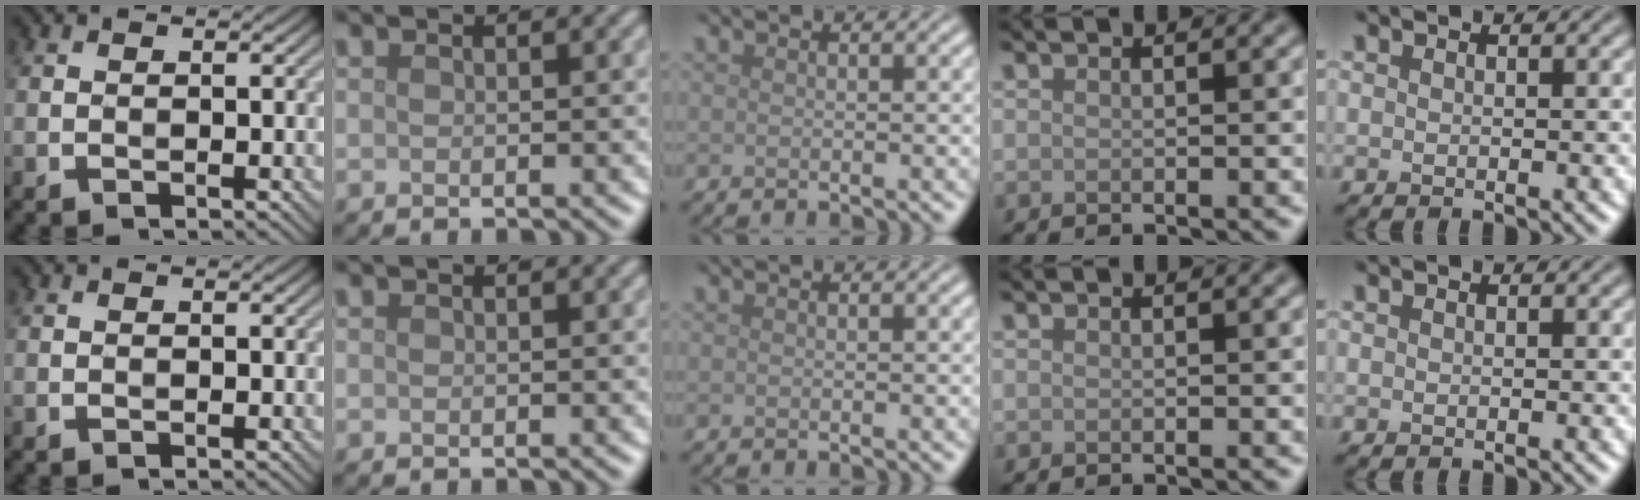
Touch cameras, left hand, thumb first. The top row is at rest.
{}